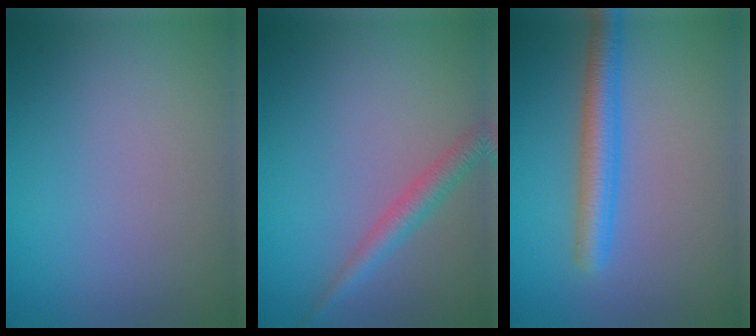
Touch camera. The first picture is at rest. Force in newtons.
{"total": 2.3, "press": 2.3, "slide": 0.1}
{"total": 3.9, "press": 3.9, "slide": 0.0}